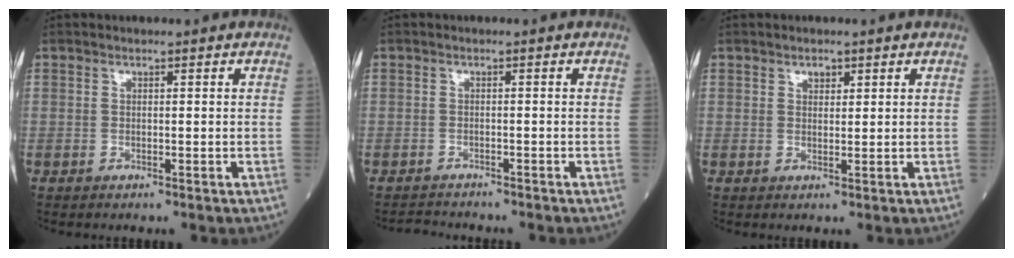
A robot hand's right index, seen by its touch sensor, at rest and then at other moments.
{"total": 1.7, "force": [-1.6, 0.1, -0.2], "torque": [0.000, -0.011, -0.026]}
{"total": 1.4, "force": [0.9, 0.8, 0.7], "torque": [-0.008, -0.001, 0.013]}